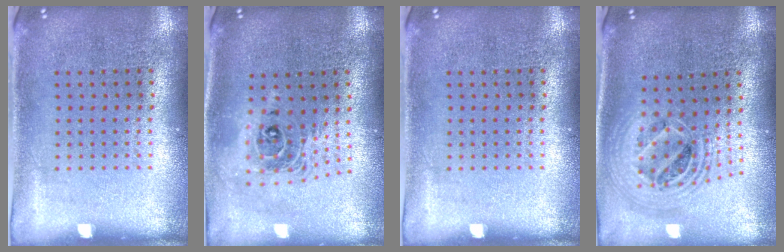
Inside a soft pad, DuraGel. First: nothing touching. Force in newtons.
{"total": 2.0, "press": 1.5, "slide": 1.3}
{"total": 0.0}
{"total": 2.3, "press": 1.7, "slide": 1.5}